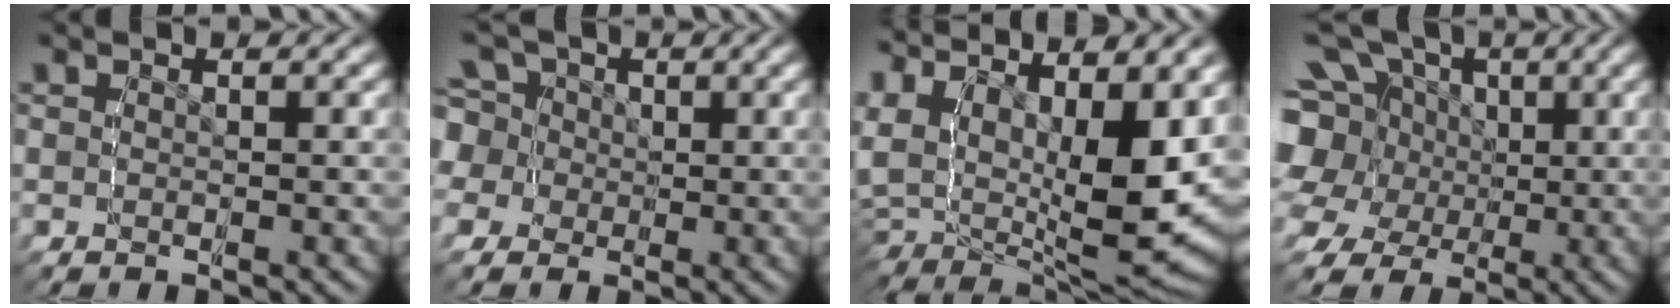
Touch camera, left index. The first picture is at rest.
{"total": 10.5, "force": [1.1, 9.5, 4.4], "torque": [-0.109, -0.017, 0.014]}
{"total": 15.7, "force": [2.4, 10.2, 11.6], "torque": [-0.245, -0.038, 0.054]}
{"total": 12.5, "force": [2.6, 10.2, 6.8], "torque": [-0.139, -0.017, 0.038]}